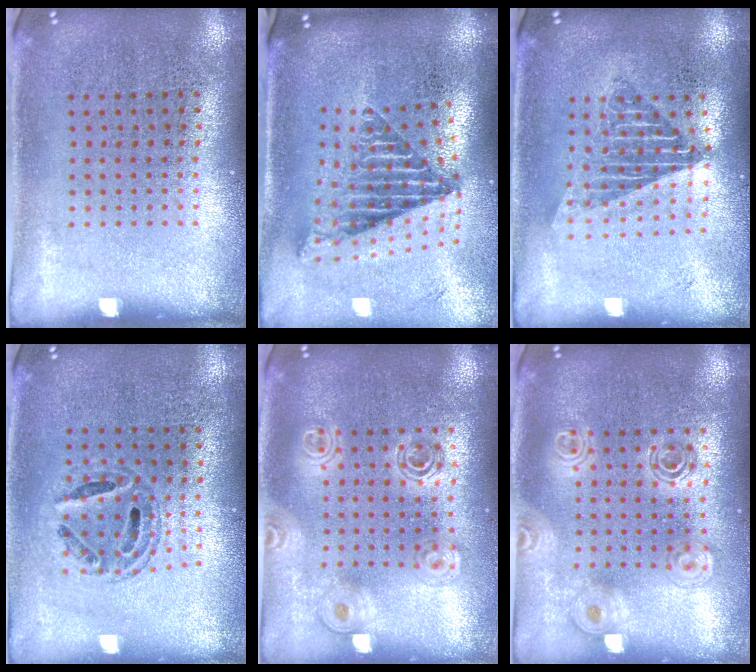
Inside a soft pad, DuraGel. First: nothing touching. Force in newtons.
{"total": 2.5, "press": 1.7, "slide": 1.9}
{"total": 1.6, "press": 1.4, "slide": 0.9}
{"total": 0.8, "press": 0.8, "slide": 0.2}
{"total": 1.6, "press": 1.4, "slide": 0.7}
{"total": 1.7, "press": 1.5, "slide": 0.8}